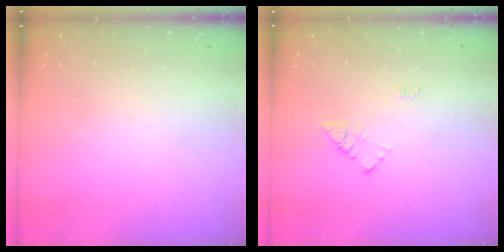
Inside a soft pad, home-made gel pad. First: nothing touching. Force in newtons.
{"total": 6.3, "press": 6.3, "slide": 0.6}